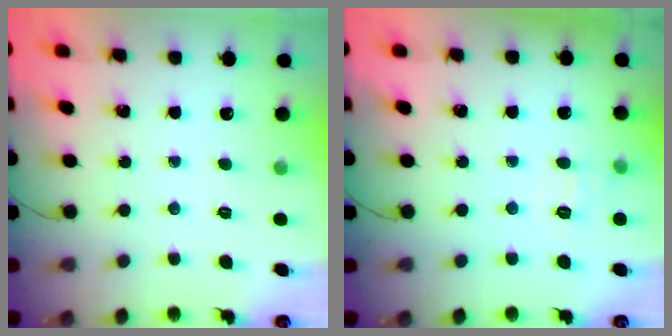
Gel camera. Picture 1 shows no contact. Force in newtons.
{"total": 5.2, "press": 5.0, "slide": 1.2}